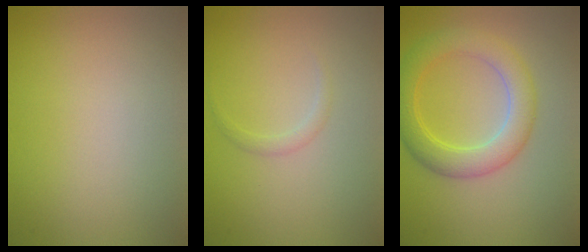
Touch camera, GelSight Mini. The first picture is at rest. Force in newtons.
{"total": 0.8, "press": 0.8, "slide": 0.0}
{"total": 4.7, "press": 4.7, "slide": 0.1}